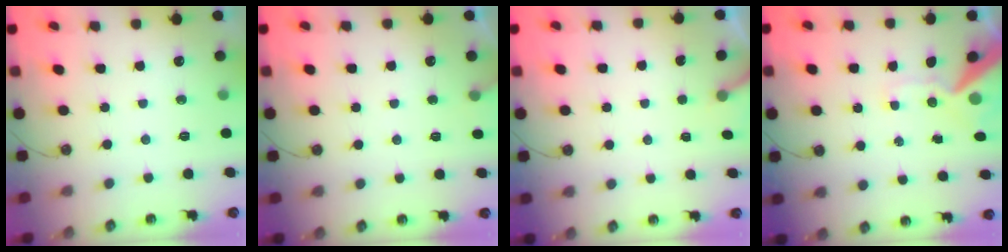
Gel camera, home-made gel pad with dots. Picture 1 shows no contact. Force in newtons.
{"total": 5.8, "press": 5.8, "slide": 0.4}
{"total": 2.7, "press": 2.7, "slide": 0.2}
{"total": 12.7, "press": 12.5, "slide": 2.1}